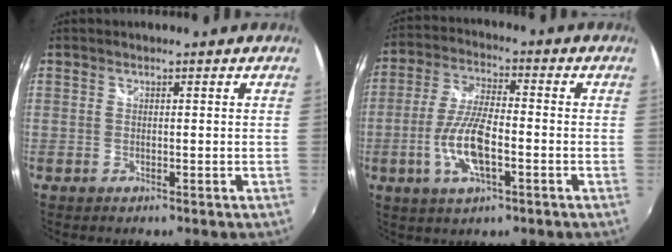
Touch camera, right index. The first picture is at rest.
{"total": 10.8, "force": [-3.3, 3.4, 9.7], "torque": [-0.201, -0.003, -0.066]}